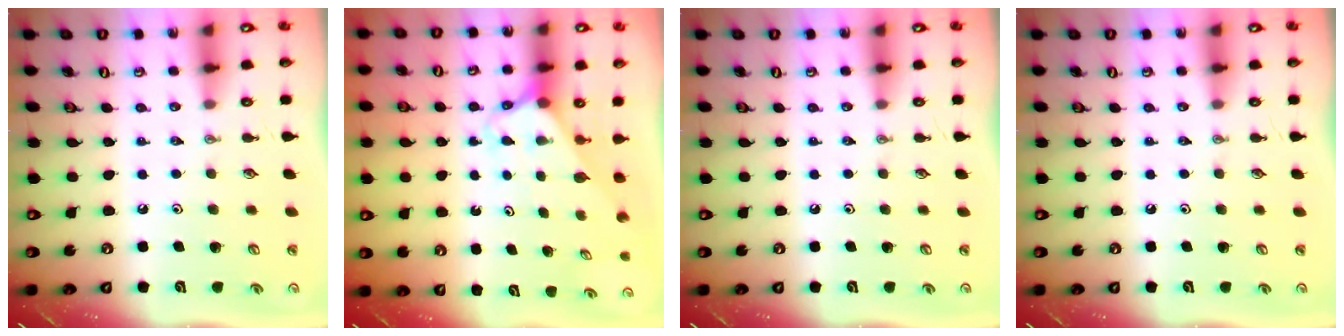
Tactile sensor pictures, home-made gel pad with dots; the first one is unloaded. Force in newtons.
{"total": 2.6, "press": 2.6, "slide": 0.2}
{"total": 0.0}
{"total": 0.0}